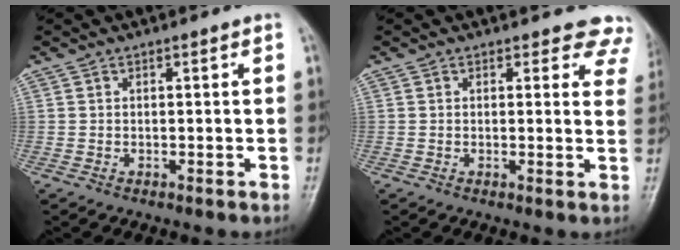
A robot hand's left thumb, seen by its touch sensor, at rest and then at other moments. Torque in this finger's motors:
{"motor_torque": [2.49, 2.52, 1.16, -1.61, -0.02]}